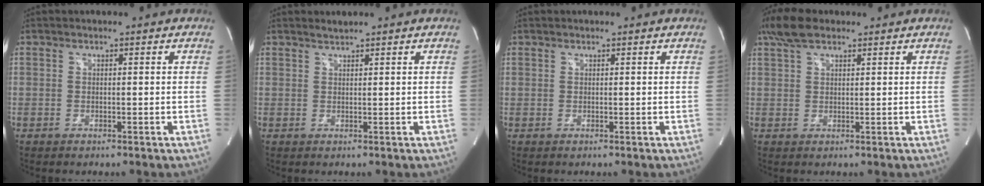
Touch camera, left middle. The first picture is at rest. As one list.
[{"total": 1.0, "force": [1.0, -0.2, 0.1], "torque": [-0.005, 0.001, 0.022]}, {"total": 0.0}, {"total": 5.1, "force": [3.7, 2.0, 2.9], "torque": [-0.069, 0.023, 0.076]}]